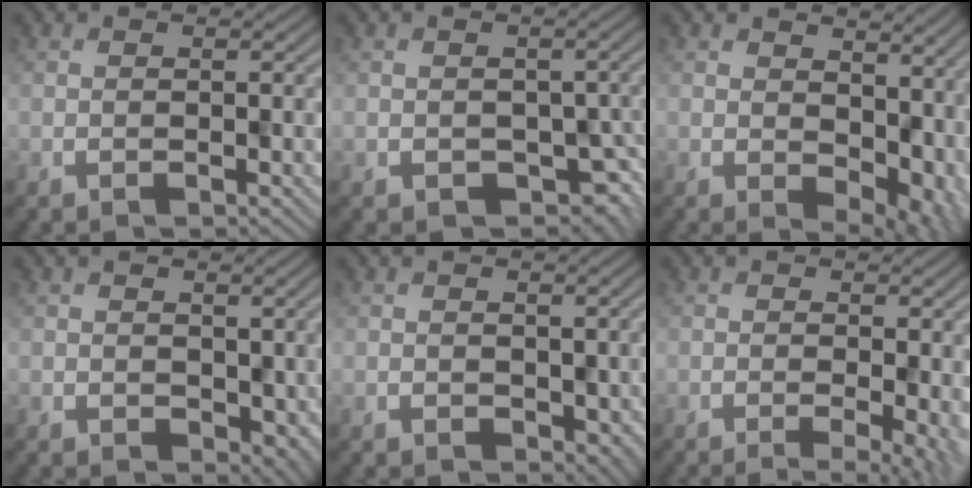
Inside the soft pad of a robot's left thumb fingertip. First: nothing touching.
{"total": 3.9, "force": [-1.6, 2.9, 1.9], "torque": [-0.020, -0.015, -0.010]}
{"total": 7.7, "force": [0.6, 5.3, 5.6], "torque": [-0.068, -0.027, 0.028]}
{"total": 2.2, "force": [0.2, 1.9, 1.1], "torque": [-0.012, -0.018, 0.018]}
{"total": 2.1, "force": [-0.1, 1.8, 0.9], "torque": [-0.012, -0.012, 0.015]}
{"total": 4.4, "force": [-1.3, 1.1, 4.1], "torque": [-0.049, -0.009, -0.003]}